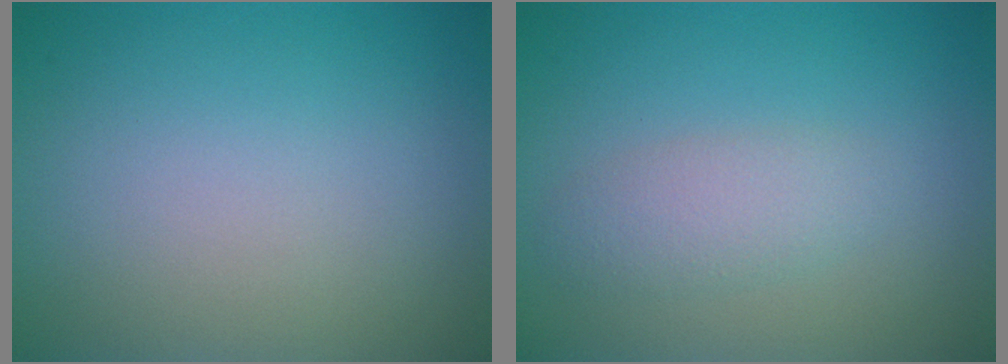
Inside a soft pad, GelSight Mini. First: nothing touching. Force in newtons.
{"total": 2.2, "press": 2.2, "slide": 0.1}